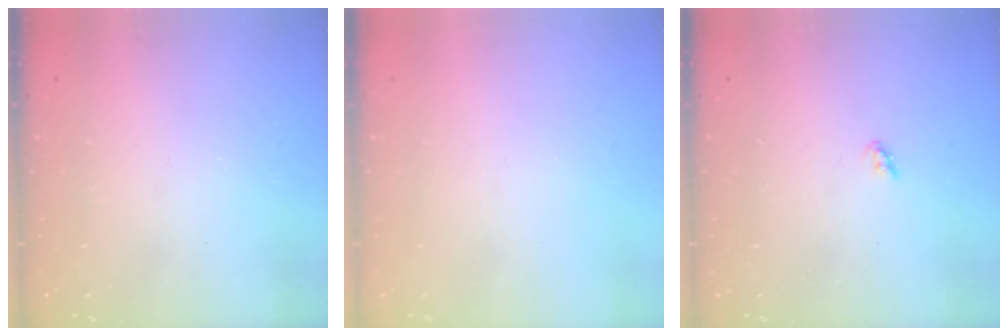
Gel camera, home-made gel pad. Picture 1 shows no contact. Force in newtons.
{"total": 0.0}
{"total": 2.5, "press": 2.5, "slide": 0.3}